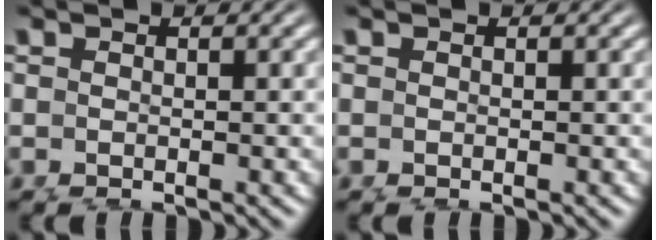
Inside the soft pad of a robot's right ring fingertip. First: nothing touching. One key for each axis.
{"total": 0.0}